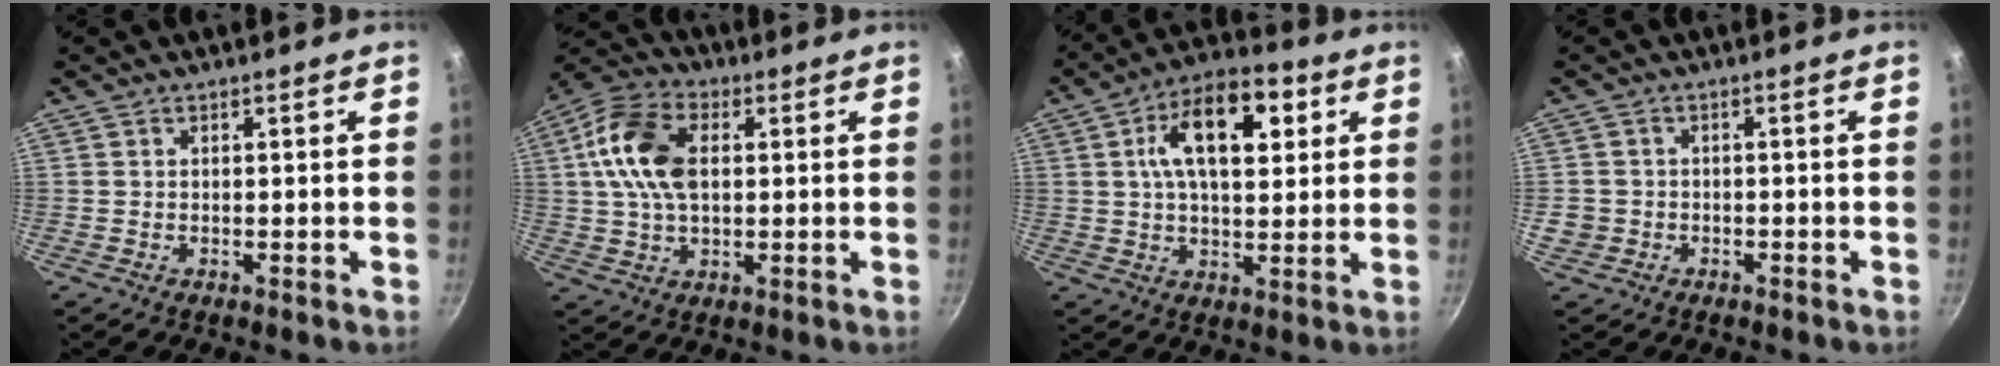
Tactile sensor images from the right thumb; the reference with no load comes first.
{"total": 14.0, "force": [2.5, 8.8, 10.6], "torque": [-0.183, 0.014, 0.034]}
{"total": 15.6, "force": [4.6, 8.3, 12.3], "torque": [-0.168, 0.001, 0.061]}
{"total": 3.2, "force": [-0.9, 3.0, 0.9], "torque": [-0.017, 0.014, -0.012]}